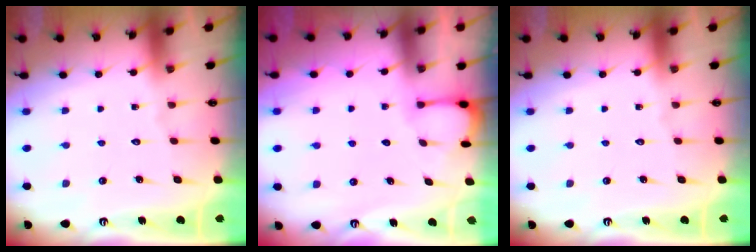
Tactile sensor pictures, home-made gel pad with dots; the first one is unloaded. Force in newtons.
{"total": 1.7, "press": 1.7, "slide": 0.1}
{"total": 0.0}